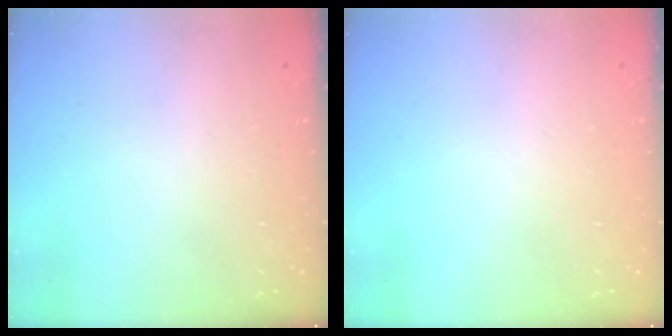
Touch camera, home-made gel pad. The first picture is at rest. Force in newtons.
{"total": 0.0}